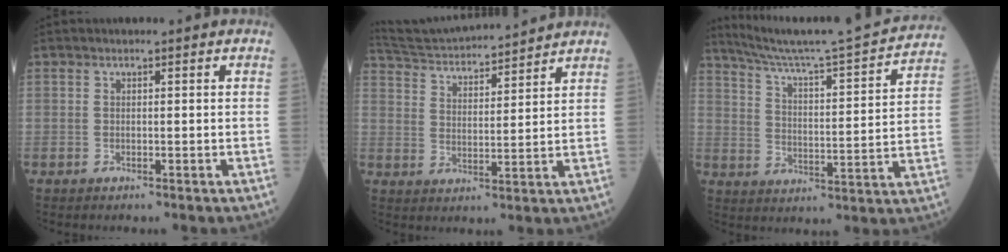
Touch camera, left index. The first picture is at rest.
{"total": 15.6, "force": [14.8, 1.0, 4.8], "torque": [-0.096, 0.026, 0.239]}
{"total": 19.7, "force": [18.6, -1.0, 6.6], "torque": [-0.120, -0.041, 0.259]}